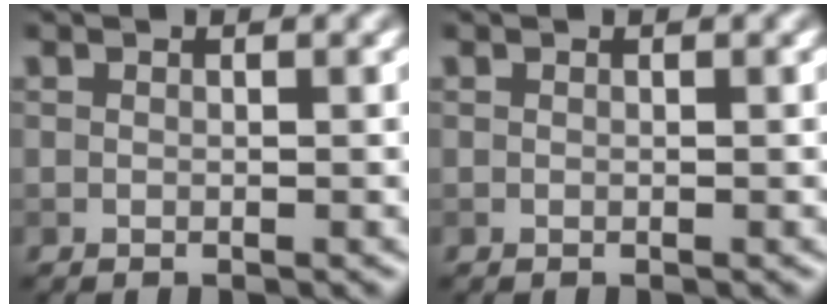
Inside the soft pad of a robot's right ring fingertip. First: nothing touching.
{"total": 0.0}